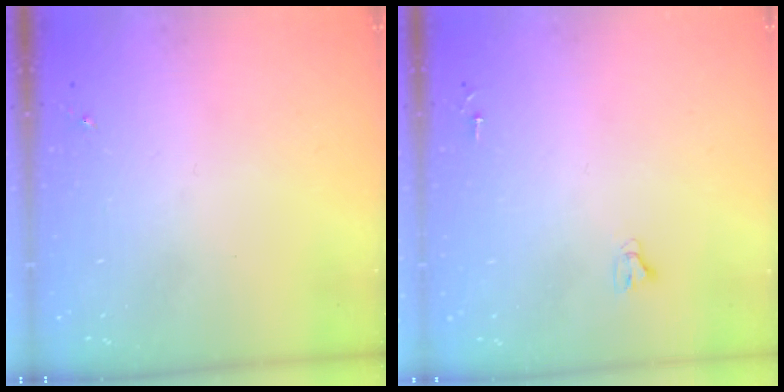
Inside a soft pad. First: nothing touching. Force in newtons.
{"total": 2.4, "press": 2.4, "slide": 0.2}